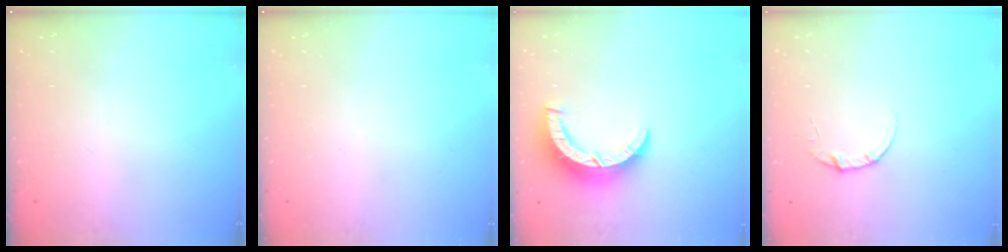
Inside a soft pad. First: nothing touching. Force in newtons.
{"total": 0.0}
{"total": 8.3, "press": 8.3, "slide": 0.6}
{"total": 4.0, "press": 4.0, "slide": 0.4}